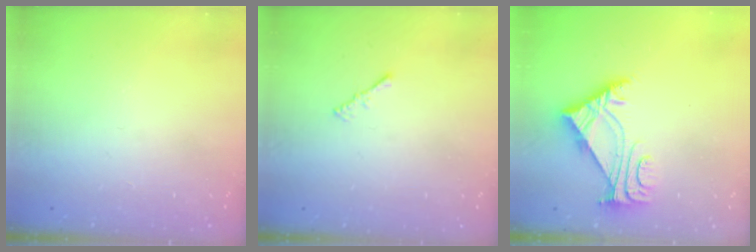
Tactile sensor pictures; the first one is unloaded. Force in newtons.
{"total": 0.7, "press": 0.6, "slide": 0.3}
{"total": 5.6, "press": 5.5, "slide": 1.0}